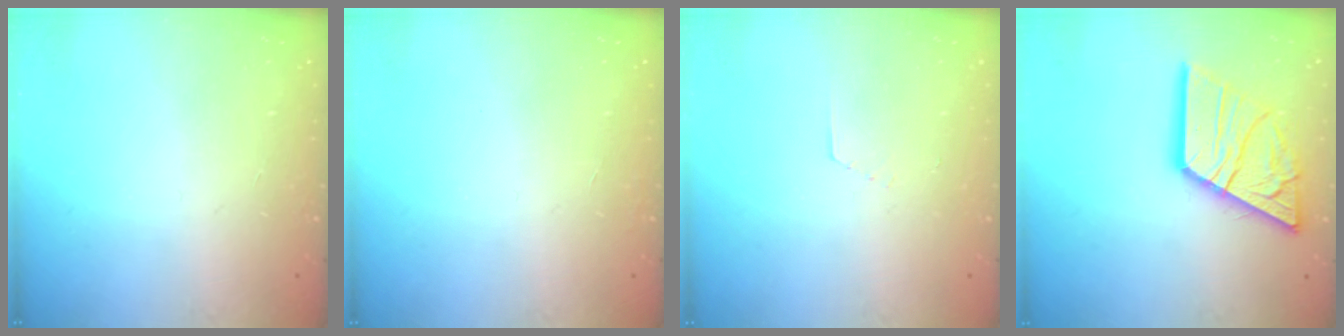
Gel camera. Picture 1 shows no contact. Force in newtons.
{"total": 0.0}
{"total": 2.9, "press": 2.9, "slide": 0.2}
{"total": 18.9, "press": 18.8, "slide": 1.6}